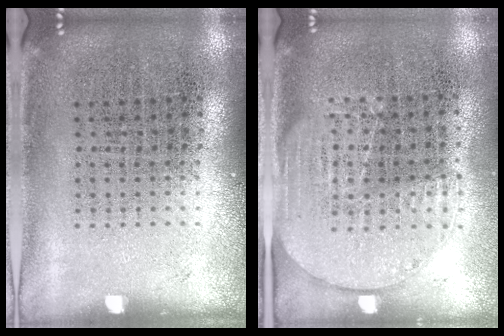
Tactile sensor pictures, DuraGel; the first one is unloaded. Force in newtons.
{"total": 1.6, "press": 1.4, "slide": 0.7}